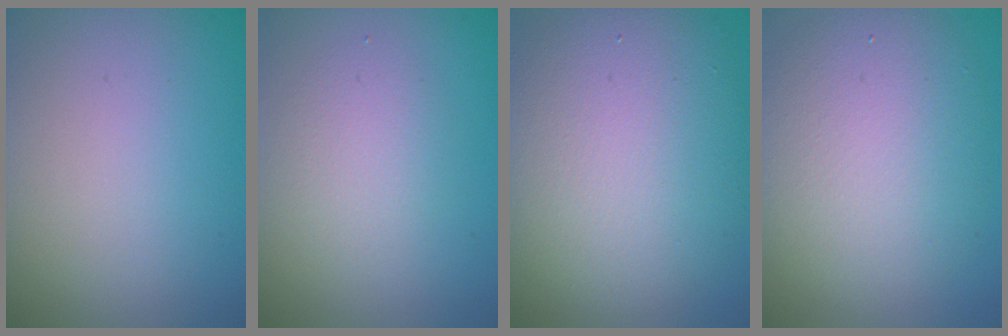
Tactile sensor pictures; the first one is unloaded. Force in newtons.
{"total": 2.2, "press": 2.1, "slide": 0.2}
{"total": 9.9, "press": 9.9, "slide": 0.7}
{"total": 6.8, "press": 6.8, "slide": 0.4}